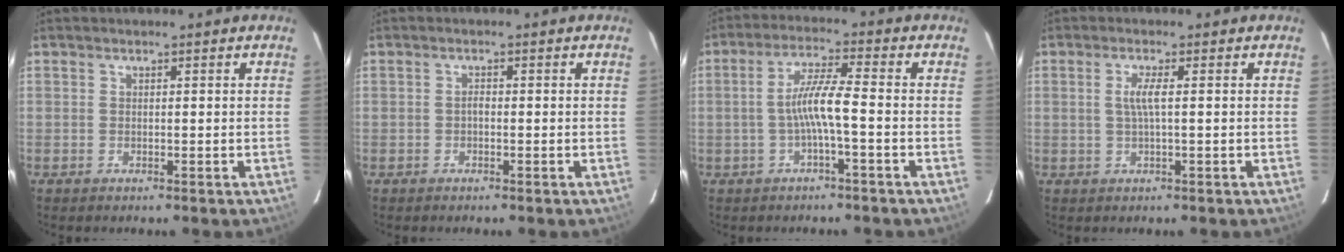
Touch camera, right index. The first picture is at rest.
{"total": 0.8, "force": [-0.4, 0.4, 0.6], "torque": [-0.012, 0.006, -0.009]}
{"total": 6.1, "force": [-1.7, -0.2, 5.8], "torque": [-0.123, 0.010, -0.030]}
{"total": 2.7, "force": [0.1, -0.2, 2.7], "torque": [-0.054, 0.001, 0.001]}